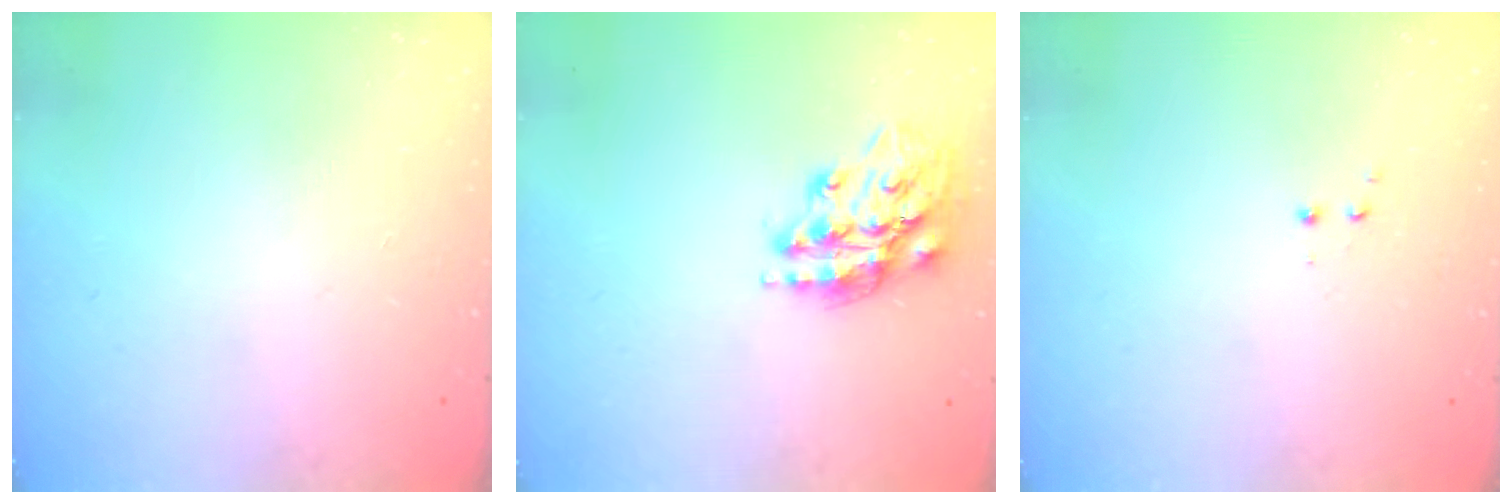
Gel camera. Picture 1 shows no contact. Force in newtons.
{"total": 16.1, "press": 16.1, "slide": 1.5}
{"total": 1.2, "press": 1.1, "slide": 0.5}